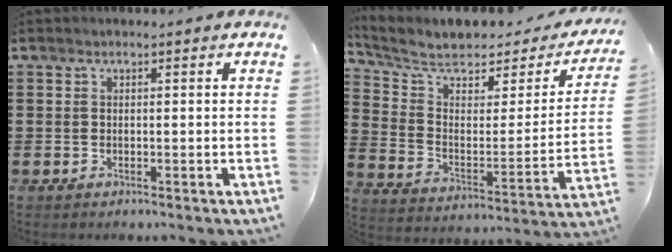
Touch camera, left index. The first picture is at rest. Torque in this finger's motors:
{"motor_torque": [2.15, -0.01, 0.86, 0.09]}